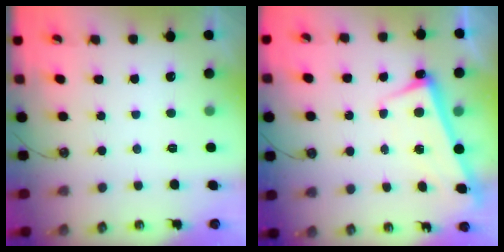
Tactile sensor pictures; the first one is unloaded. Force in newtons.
{"total": 2.6, "press": 2.4, "slide": 0.9}